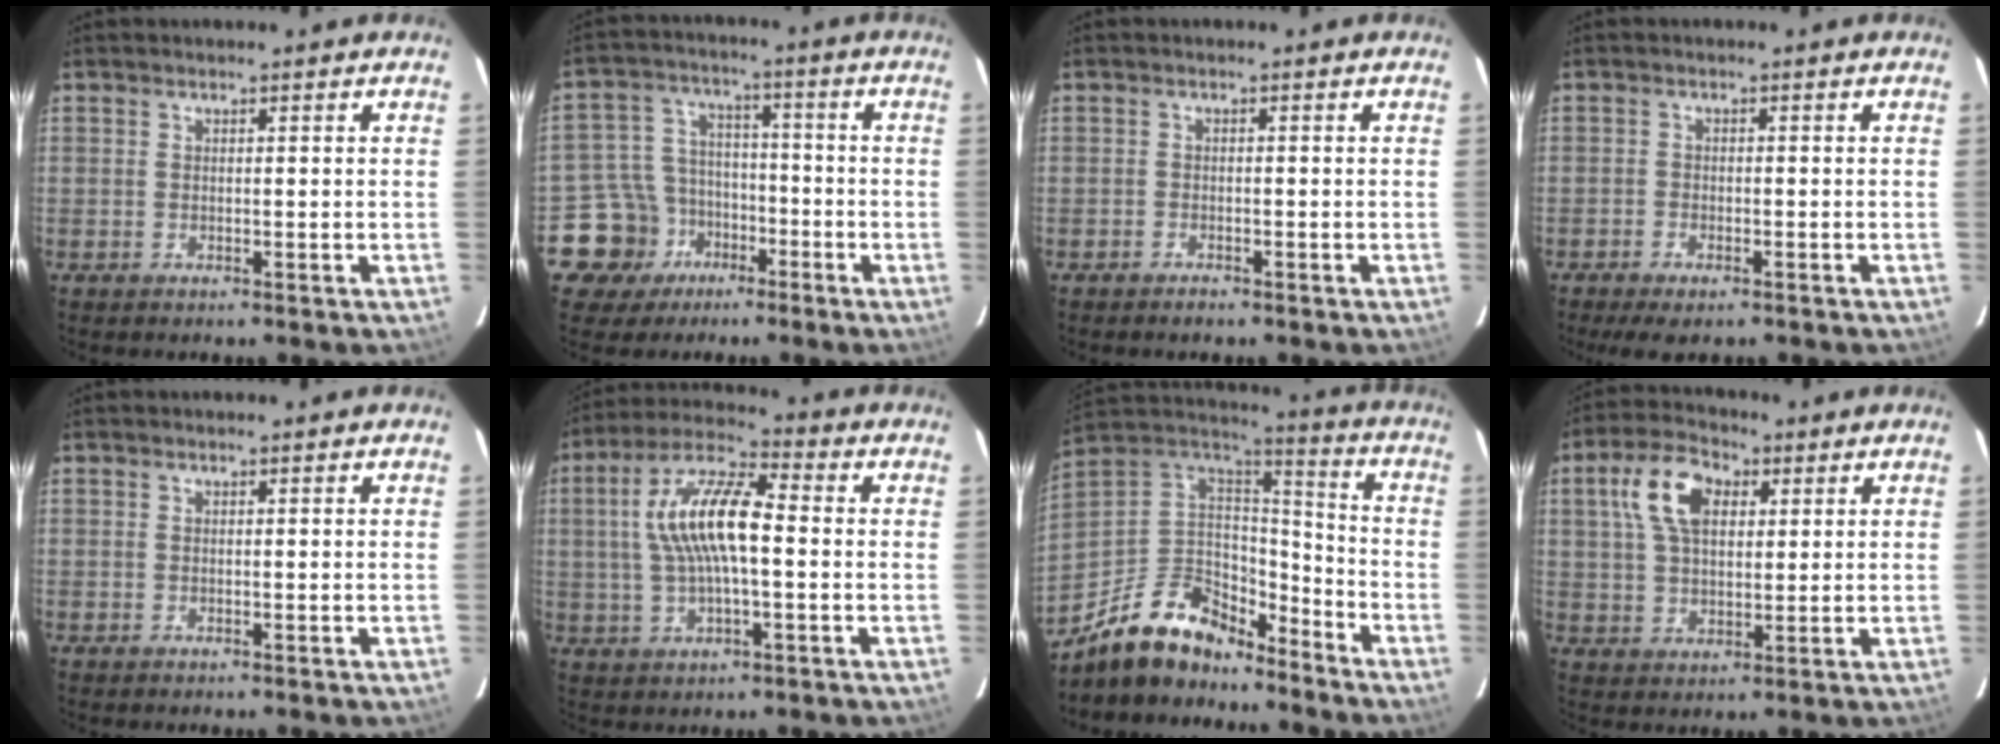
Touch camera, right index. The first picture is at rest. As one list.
[{"total": 10.3, "force": [-5.7, 8.5, 1.4], "torque": [-0.057, 0.032, -0.084]}, {"total": 1.5, "force": [-1.4, 0.4, 0.5], "torque": [-0.017, -0.001, -0.028]}, {"total": 4.9, "force": [-3.7, 1.8, 2.7], "torque": [-0.073, -0.018, -0.063]}, {"total": 0.0}, {"total": 13.1, "force": [0.5, 4.4, 12.4], "torque": [-0.240, 0.019, 0.007]}, {"total": 18.8, "force": [-14.4, 8.8, 8.3], "torque": [-0.196, 0.017, -0.241]}, {"total": 10.4, "force": [3.6, 6.1, 7.6], "torque": [-0.150, 0.029, 0.066]}]